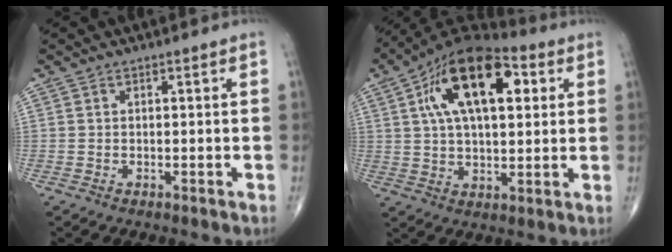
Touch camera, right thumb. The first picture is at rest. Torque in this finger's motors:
{"motor_torque": [0.37, 4.63, 2.12, 0.66, 0.22]}